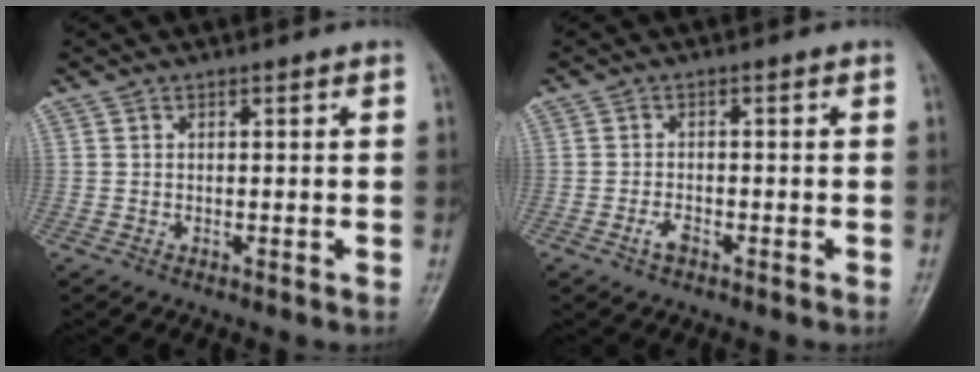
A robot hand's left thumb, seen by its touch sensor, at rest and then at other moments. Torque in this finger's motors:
{"motor_torque": [0.00, 0.04, 0.11, 0.02, 0.00]}